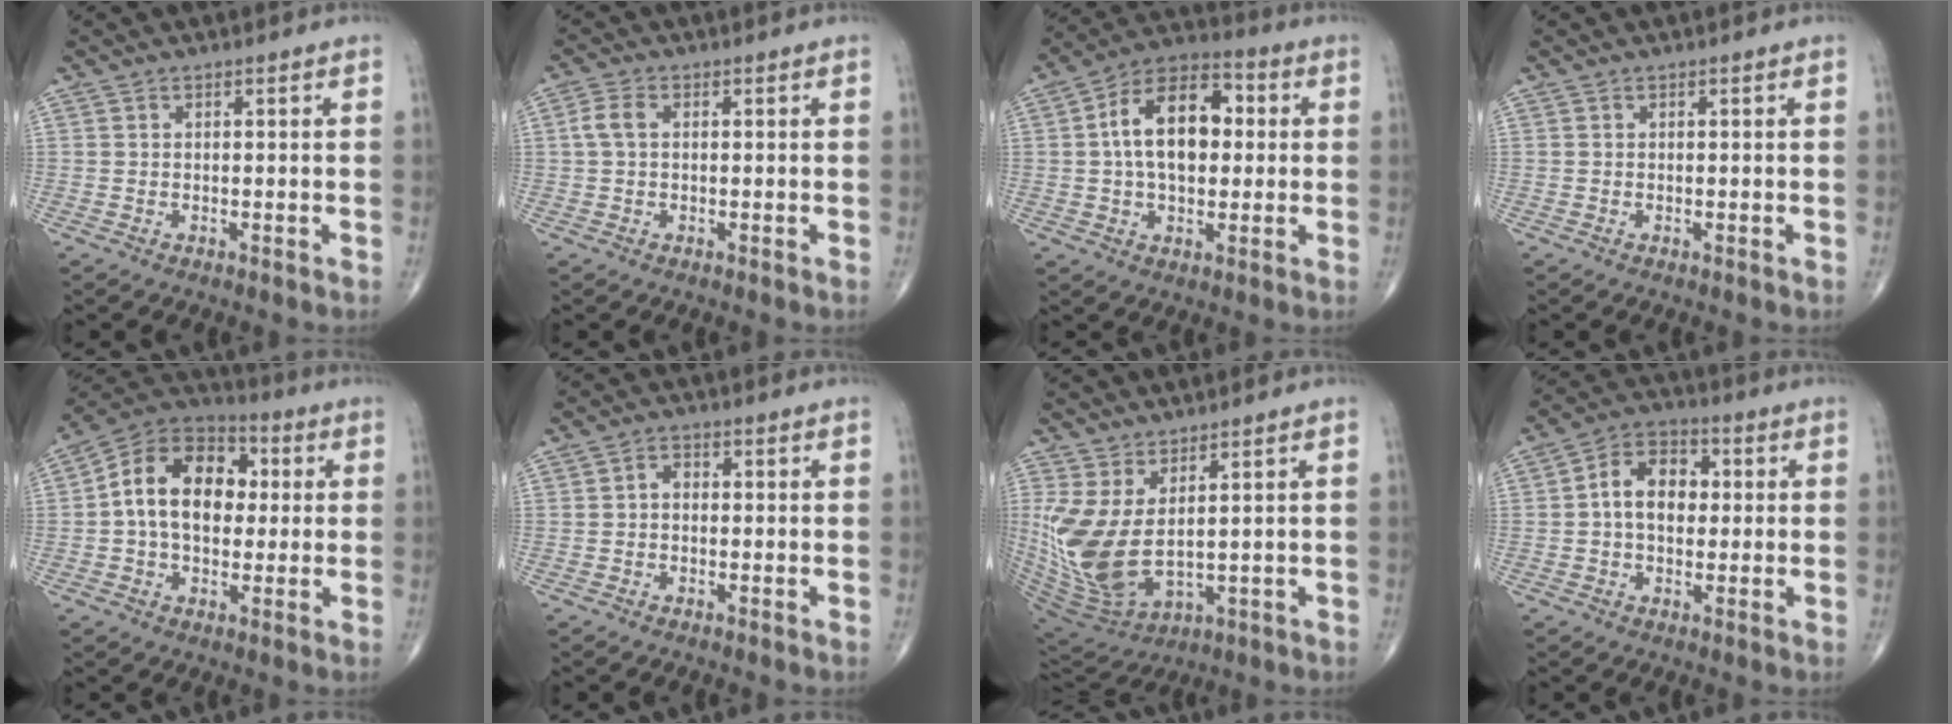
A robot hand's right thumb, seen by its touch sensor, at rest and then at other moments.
{"total": 3.2, "force": [0.3, 2.0, 2.5], "torque": [-0.059, 0.008, 0.003]}
{"total": 15.5, "force": [1.7, 9.4, 12.2], "torque": [-0.185, 0.027, 0.020]}
{"total": 0.0}
{"total": 16.1, "force": [1.4, 11.1, 11.5], "torque": [-0.164, 0.031, 0.012]}
{"total": 2.4, "force": [-0.1, 1.9, 1.6], "torque": [-0.017, 0.013, -0.009]}
{"total": 13.0, "force": [2.6, 6.0, 11.2], "torque": [-0.248, -0.031, 0.076]}
{"total": 9.6, "force": [0.7, 6.7, 6.8], "torque": [-0.095, 0.025, 0.003]}